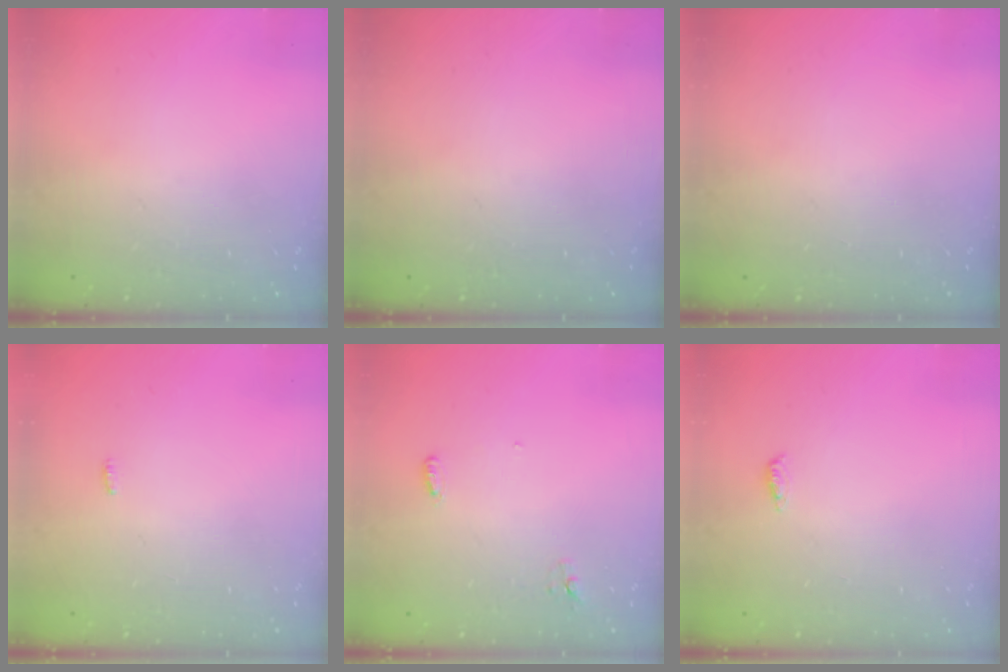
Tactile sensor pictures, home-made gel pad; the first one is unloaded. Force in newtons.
{"total": 0.0}
{"total": 0.0}
{"total": 3.3, "press": 1.6, "slide": 2.9}
{"total": 3.6, "press": 3.5, "slide": 0.9}
{"total": 3.8, "press": 3.6, "slide": 1.2}